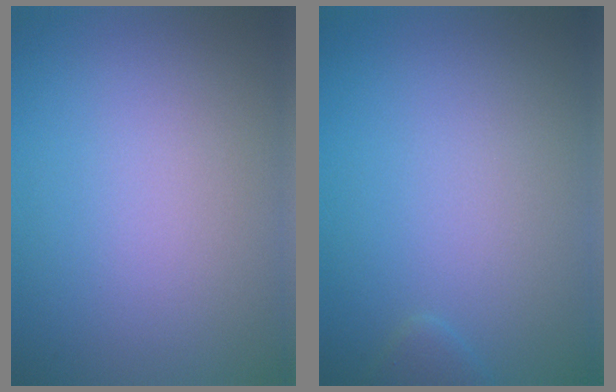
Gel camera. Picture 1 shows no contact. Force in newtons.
{"total": 0.8, "press": 0.8, "slide": 0.0}